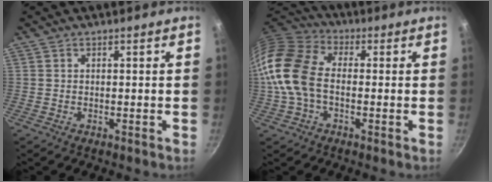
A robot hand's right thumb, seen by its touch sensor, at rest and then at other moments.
{"total": 14.7, "force": [-1.2, 9.8, 10.9], "torque": [-0.201, 0.032, -0.043]}